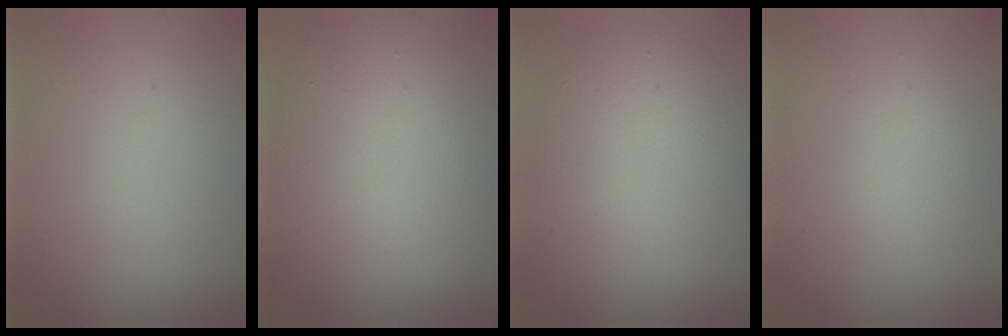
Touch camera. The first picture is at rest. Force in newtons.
{"total": 13.1, "press": 13.0, "slide": 0.6}
{"total": 8.5, "press": 8.5, "slide": 0.5}
{"total": 1.6, "press": 1.6, "slide": 0.1}